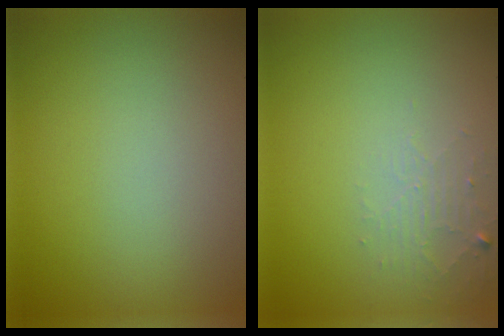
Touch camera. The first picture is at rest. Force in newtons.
{"total": 1.7, "press": 1.7, "slide": 0.3}